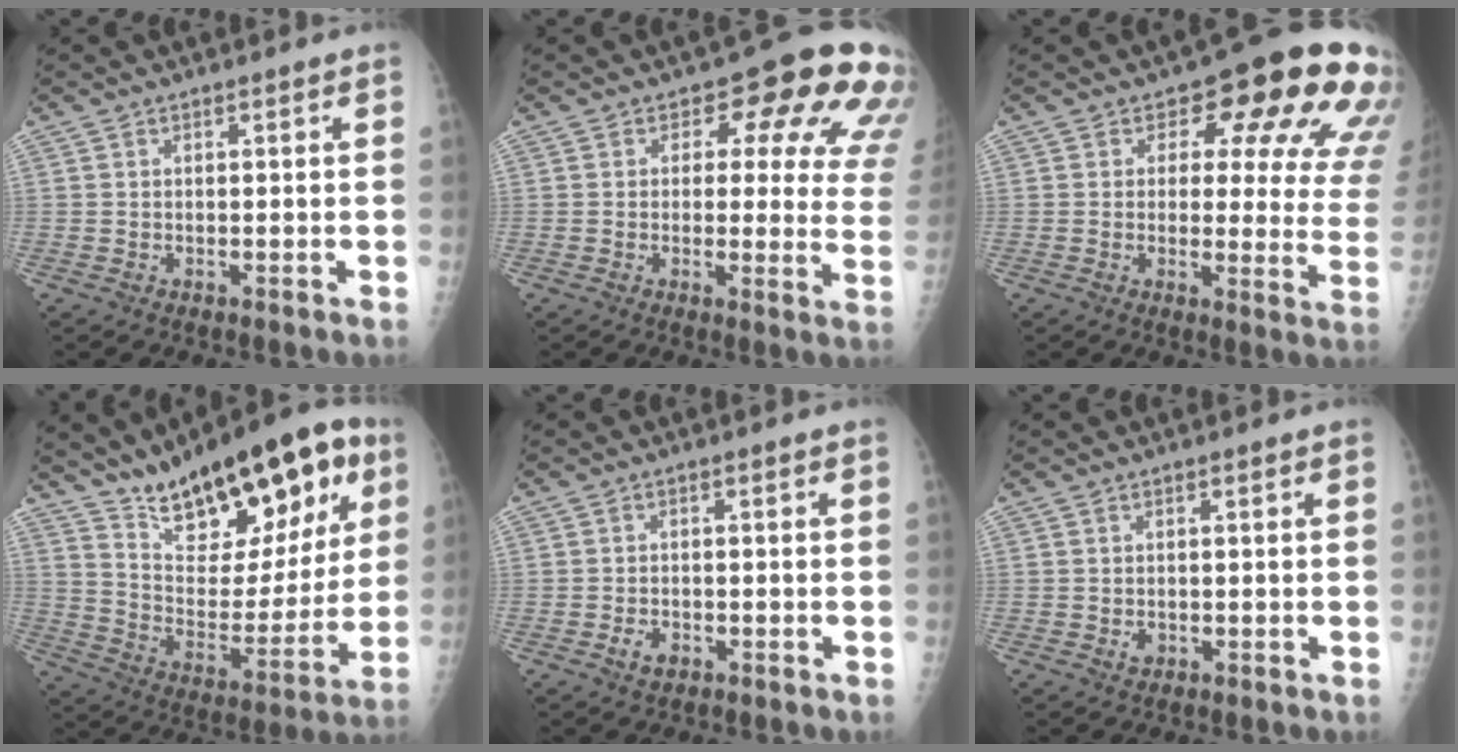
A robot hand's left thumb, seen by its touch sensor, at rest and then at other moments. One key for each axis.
{"total": 15.2, "fx": 7.4, "fy": 7.5, "fz": 10.9, "tx": -0.076, "ty": -0.033, "tz": 0.062}
{"total": 17.6, "fx": 8.8, "fy": 8.1, "fz": 12.9, "tx": -0.106, "ty": -0.042, "tz": 0.086}
{"total": 26.2, "fx": 15.3, "fy": 10.8, "fz": 18.4, "tx": -0.232, "ty": -0.045, "tz": 0.247}
{"total": 2.3, "fx": -1.1, "fy": 1.4, "fz": 1.4, "tx": -0.023, "ty": 0.008, "tz": -0.016}
{"total": 1.2, "fx": -0.2, "fy": 0.9, "fz": 0.8, "tx": -0.008, "ty": 0.003, "tz": 0.000}